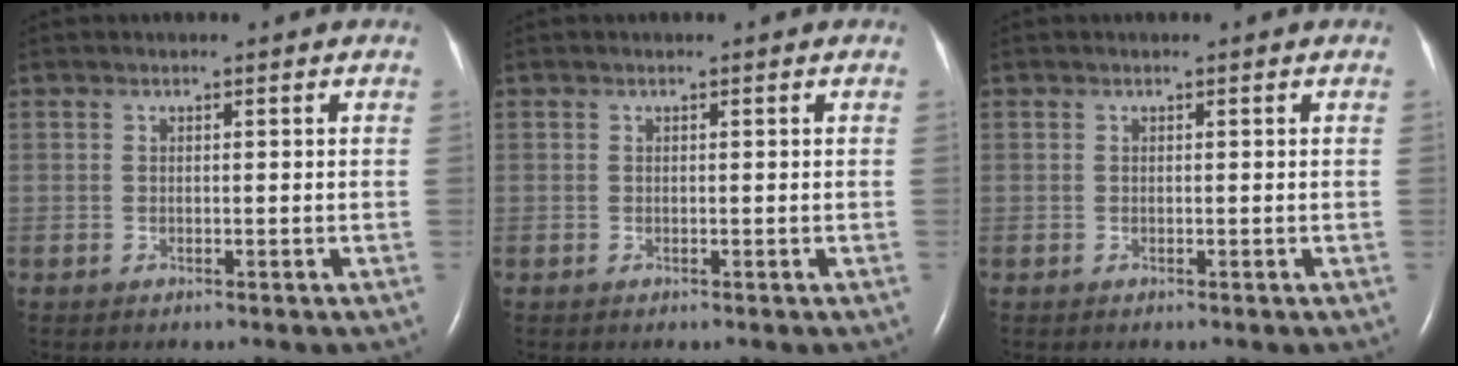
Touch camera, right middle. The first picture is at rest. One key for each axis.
{"total": 0.0}
{"total": 0.0}